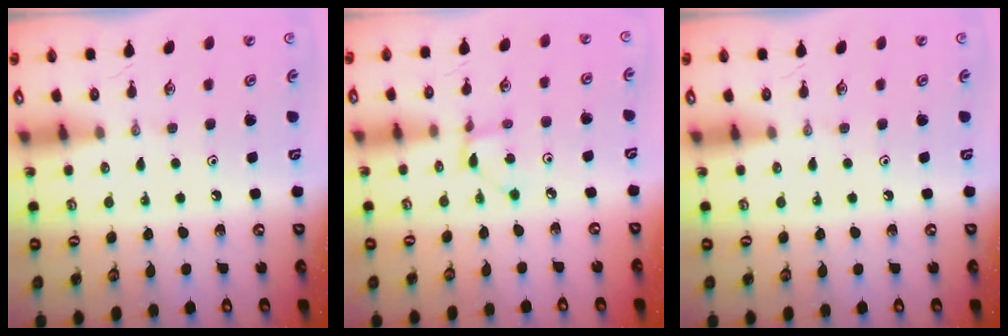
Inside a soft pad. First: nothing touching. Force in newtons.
{"total": 2.3, "press": 2.3, "slide": 0.4}
{"total": 0.0}